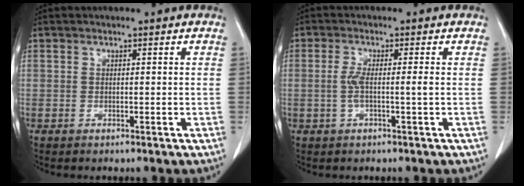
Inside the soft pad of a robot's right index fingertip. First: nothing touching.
{"total": 3.0, "force": [-0.4, -0.1, 3.0], "torque": [-0.062, 0.001, -0.006]}